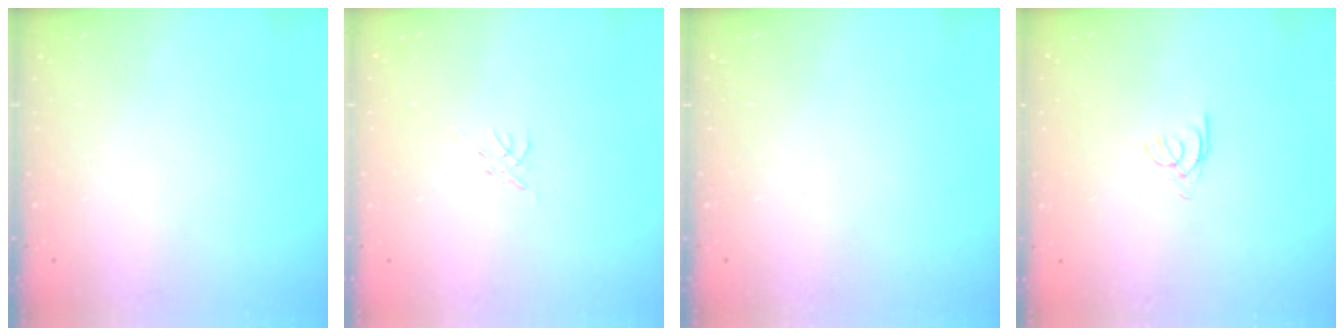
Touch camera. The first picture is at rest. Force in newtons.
{"total": 0.5, "press": 0.4, "slide": 0.3}
{"total": 0.0}
{"total": 2.4, "press": 2.3, "slide": 0.4}